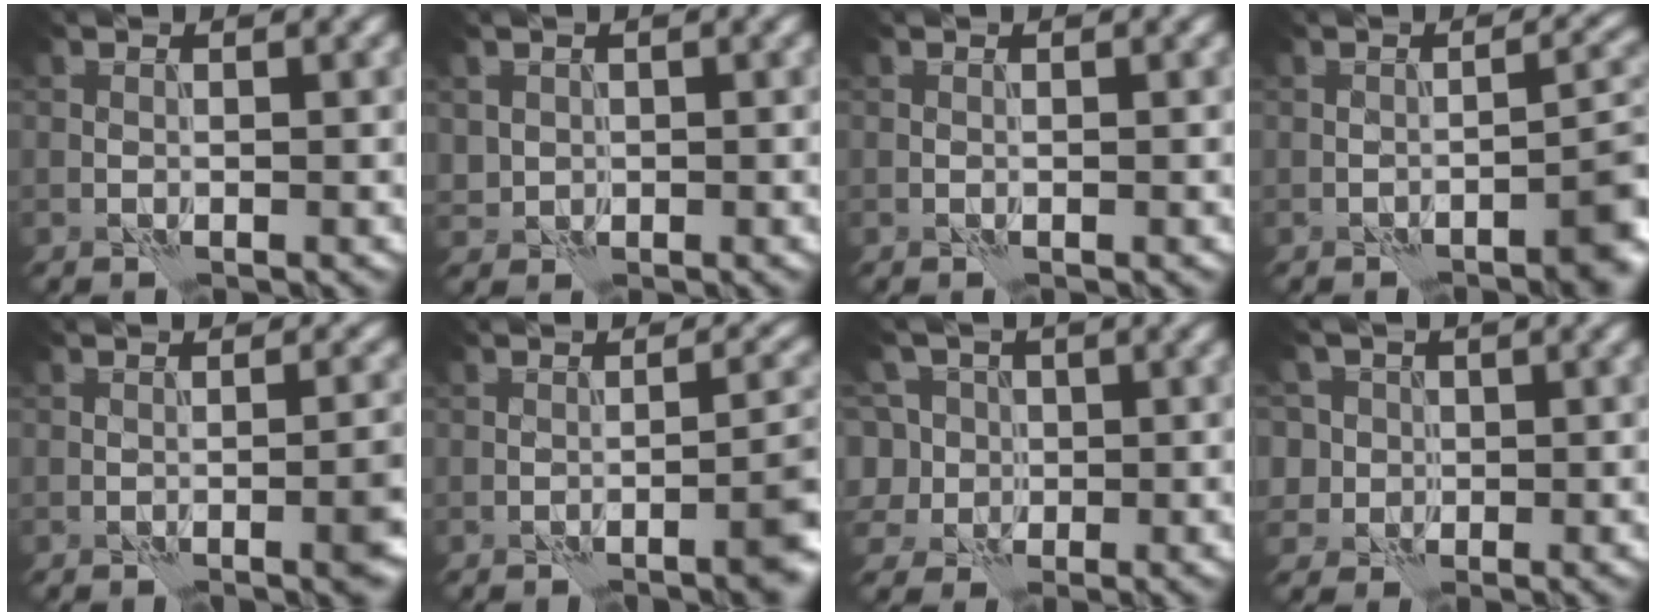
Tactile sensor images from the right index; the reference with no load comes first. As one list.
[{"total": 1.4, "force": [0.4, 1.3, 0.1], "torque": [-0.003, -0.004, 0.009]}, {"total": 0.0}, {"total": 4.0, "force": [-2.4, 0.8, 3.1], "torque": [-0.035, 0.015, -0.035]}, {"total": 3.9, "force": [-1.4, 1.0, 3.5], "torque": [-0.039, 0.005, -0.018]}, {"total": 4.5, "force": [-2.1, 1.1, 3.9], "torque": [-0.042, 0.012, -0.033]}, {"total": 7.6, "force": [1.0, 6.9, 3.0], "torque": [-0.058, 0.032, -0.017]}, {"total": 5.8, "force": [1.6, 5.2, 2.0], "torque": [-0.035, 0.029, 0.000]}]